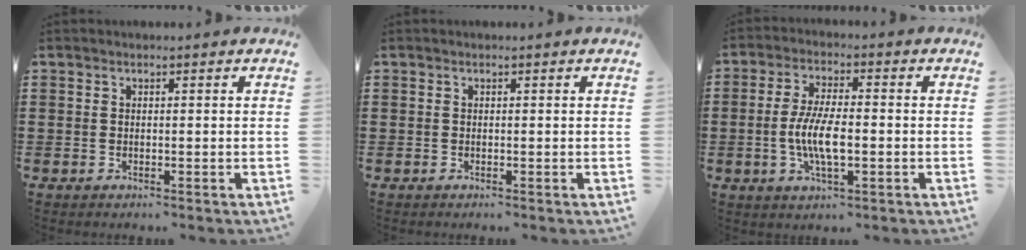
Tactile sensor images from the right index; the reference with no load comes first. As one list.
[{"total": 0.0}, {"total": 7.2, "force": [-1.3, 2.3, 6.7], "torque": [-0.149, -0.007, -0.032]}]